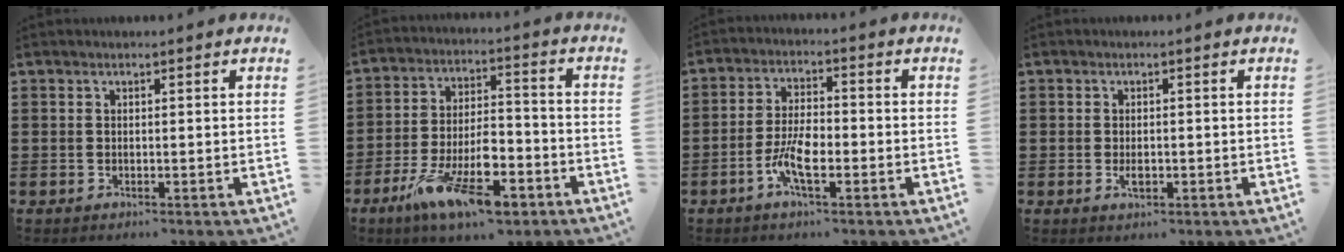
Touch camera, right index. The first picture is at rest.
{"total": 13.1, "force": [-7.4, 5.1, 9.5], "torque": [-0.179, 0.025, -0.129]}
{"total": 6.2, "force": [-2.4, 2.1, 5.3], "torque": [-0.121, -0.005, -0.052]}
{"total": 1.6, "force": [-0.3, 1.0, 1.3], "torque": [-0.024, 0.000, -0.005]}